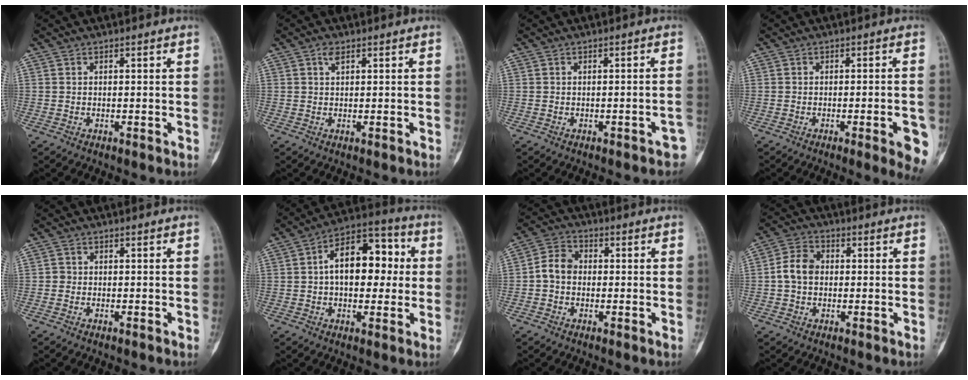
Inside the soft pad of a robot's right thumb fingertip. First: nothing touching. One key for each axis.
{"total": 1.5, "fx": 0.9, "fy": 0.8, "fz": 0.9, "tx": -0.016, "ty": 0.000, "tz": 0.013}
{"total": 2.9, "fx": -1.7, "fy": 1.1, "fz": 2.1, "tx": -0.016, "ty": 0.021, "tz": -0.016}
{"total": 7.3, "fx": -2.7, "fy": 1.5, "fz": 6.6, "tx": -0.070, "ty": 0.002, "tz": -0.030}
{"total": 0.7, "fx": -0.3, "fy": 0.6, "fz": 0.1, "tx": -0.001, "ty": 0.002, "tz": -0.011}
{"total": 14.6, "fx": 1.5, "fy": 8.7, "fz": 11.6, "tx": -0.140, "ty": 0.031, "tz": 0.013}
{"total": 5.5, "fx": -0.5, "fy": 4.5, "fz": 3.2, "tx": -0.048, "ty": 0.019, "tz": -0.021}
{"total": 6.0, "fx": -0.1, "fy": 4.6, "fz": 3.8, "tx": -0.065, "ty": 0.017, "tz": -0.010}